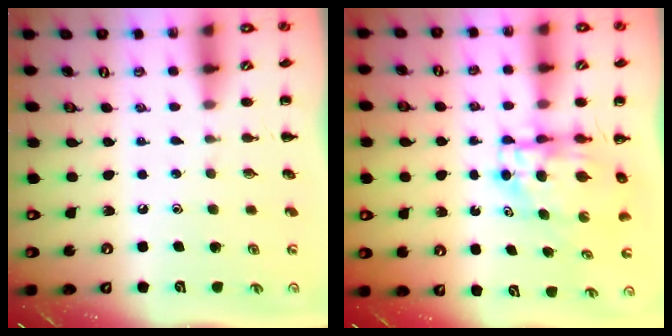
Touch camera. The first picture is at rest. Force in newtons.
{"total": 6.2, "press": 6.1, "slide": 1.4}